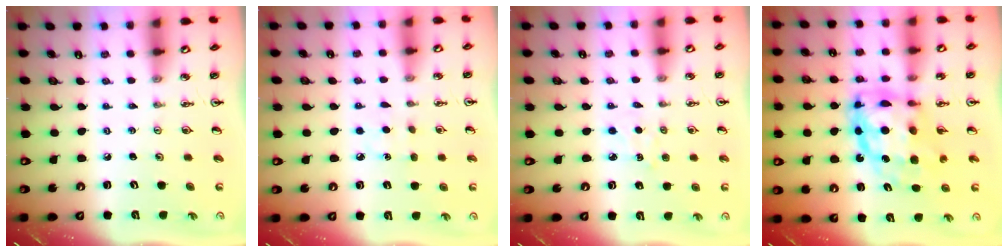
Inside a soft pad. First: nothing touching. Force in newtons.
{"total": 4.7, "press": 4.6, "slide": 0.5}
{"total": 3.9, "press": 3.9, "slide": 0.5}
{"total": 14.0, "press": 13.9, "slide": 1.2}